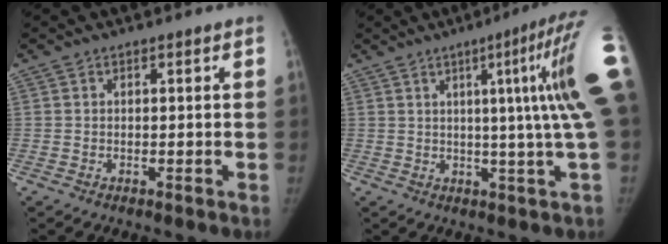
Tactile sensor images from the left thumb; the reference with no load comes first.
{"total": 15.8, "force": [3.1, -0.3, 15.5], "torque": [-0.194, -0.001, 0.031]}